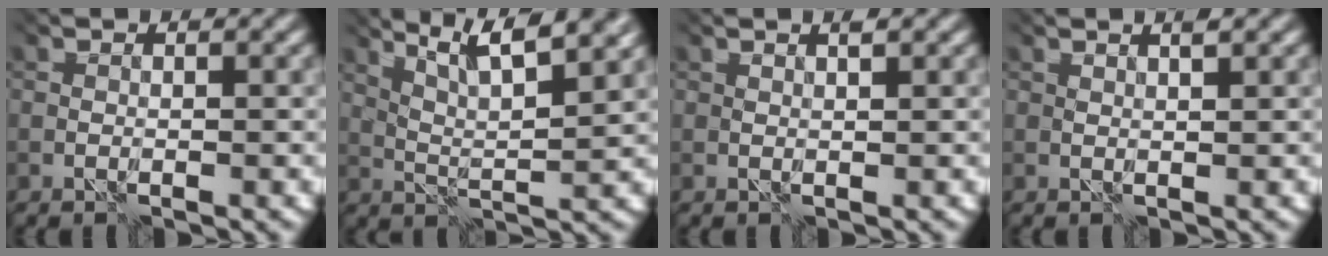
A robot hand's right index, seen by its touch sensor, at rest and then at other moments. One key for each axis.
{"total": 6.7, "fx": 5.0, "fy": 0.3, "fz": 4.3, "tx": -0.066, "ty": 0.015, "tz": 0.081}
{"total": 0.6, "fx": 0.4, "fy": -0.5, "fz": 0.0, "tx": -0.003, "ty": 0.000, "tz": 0.016}
{"total": 1.0, "fx": 0.7, "fy": -0.7, "fz": -0.1, "tx": -0.002, "ty": -0.001, "tz": 0.019}